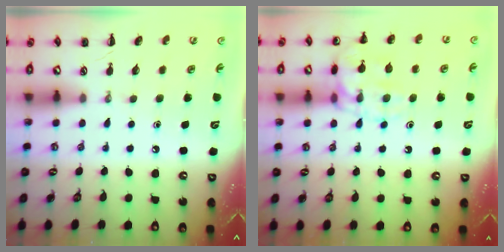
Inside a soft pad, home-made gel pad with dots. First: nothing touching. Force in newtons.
{"total": 13.5, "press": 13.5, "slide": 1.2}